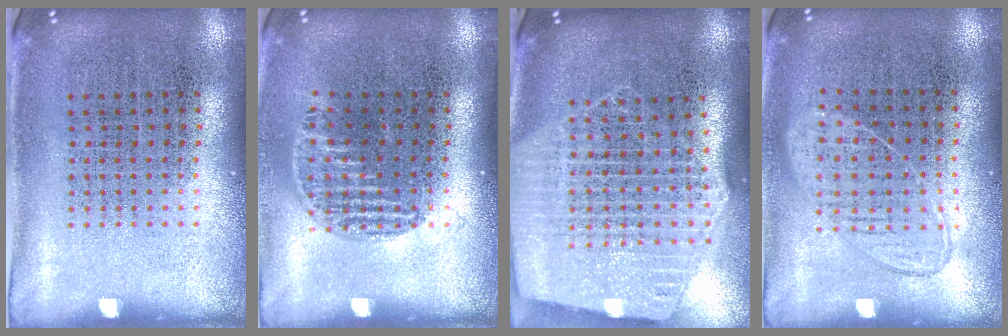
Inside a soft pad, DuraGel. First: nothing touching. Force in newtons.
{"total": 0.9, "press": 0.8, "slide": 0.5}
{"total": 2.6, "press": 2.2, "slide": 1.4}
{"total": 0.9, "press": 0.8, "slide": 0.4}